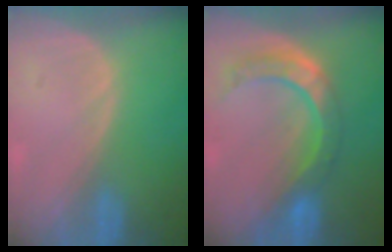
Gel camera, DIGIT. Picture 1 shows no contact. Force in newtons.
{"total": 8.5, "press": 7.2, "slide": 4.6}